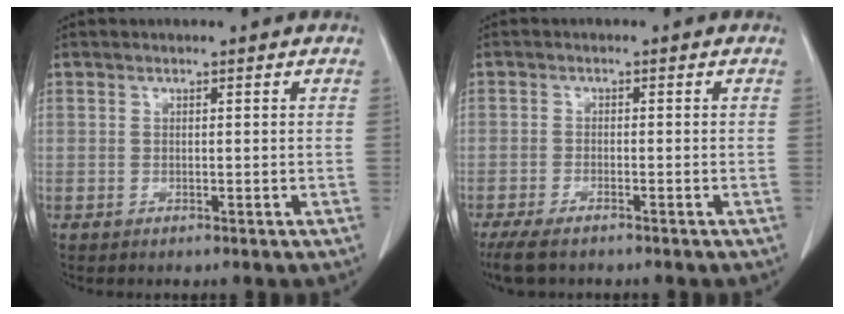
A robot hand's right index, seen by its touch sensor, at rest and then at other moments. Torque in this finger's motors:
{"motor_torque": [0.36, -0.23, 0.15, 0.03]}